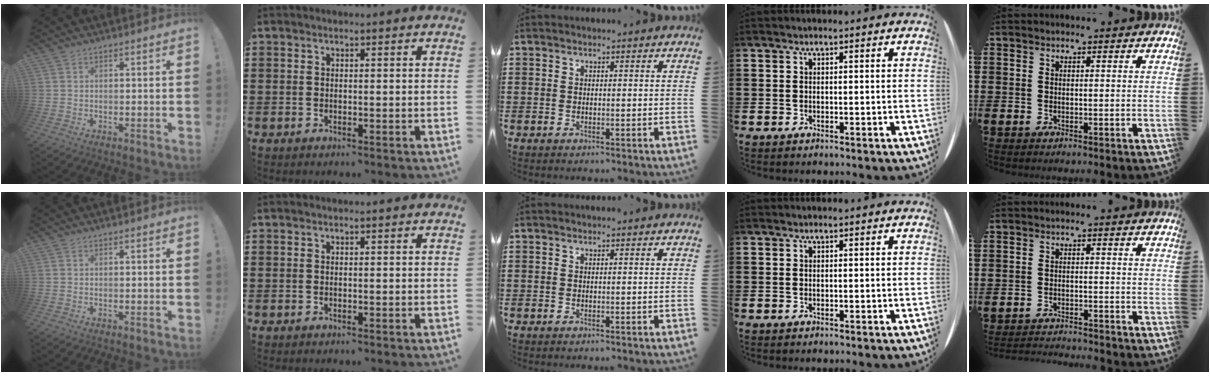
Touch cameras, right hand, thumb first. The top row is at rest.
{"little": {"total": 2.0, "force": [-2.0, -0.1, -0.1], "torque": [-0.002, 0.002, -0.042]}}